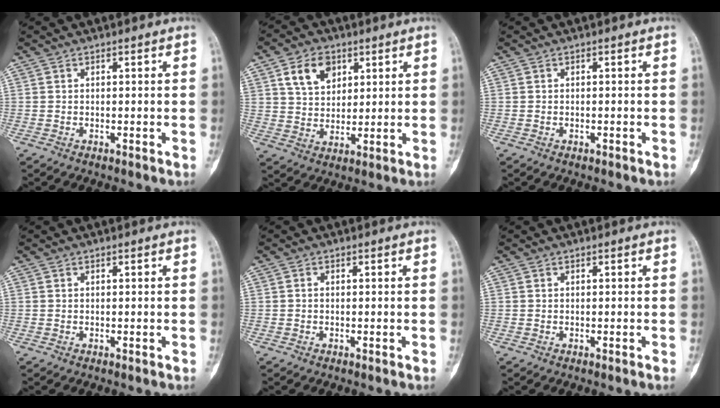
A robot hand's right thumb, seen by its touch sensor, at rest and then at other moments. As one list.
[{"total": 8.5, "force": [4.0, 6.0, 4.6], "torque": [-0.058, -0.015, 0.074]}, {"total": 0.0}, {"total": 0.0}, {"total": 0.0}, {"total": 0.0}]